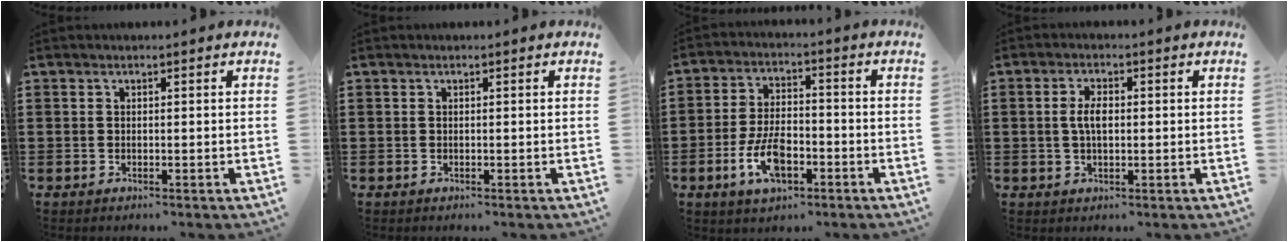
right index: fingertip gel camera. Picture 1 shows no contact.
{"total": 0.0}
{"total": 7.9, "force": [-3.2, 3.8, 6.2], "torque": [-0.141, -0.001, -0.064]}
{"total": 3.5, "force": [0.2, 1.5, 3.1], "torque": [-0.063, 0.006, 0.001]}